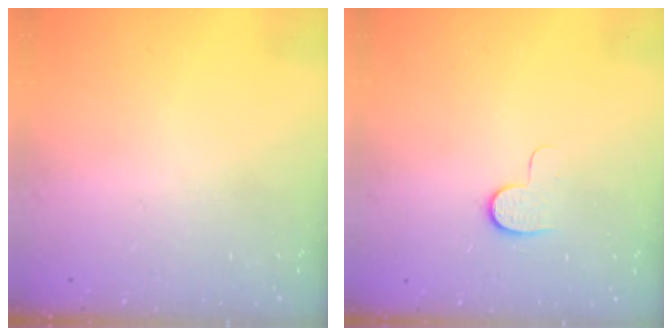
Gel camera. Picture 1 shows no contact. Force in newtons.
{"total": 6.0, "press": 6.0, "slide": 0.6}